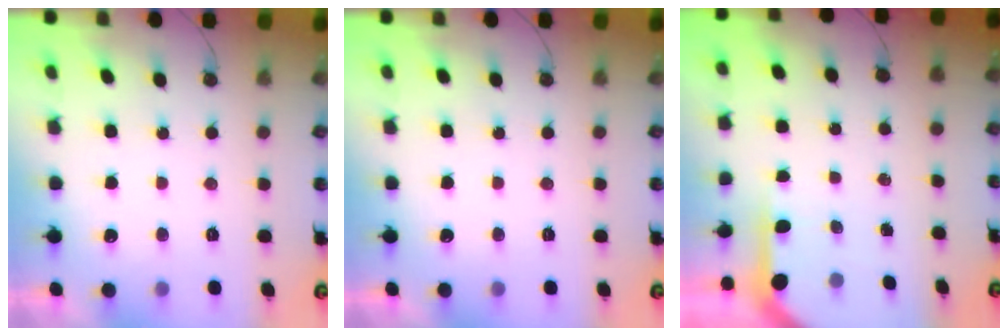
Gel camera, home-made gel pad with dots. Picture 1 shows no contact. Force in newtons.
{"total": 0.0}
{"total": 3.6, "press": 3.6, "slide": 0.2}